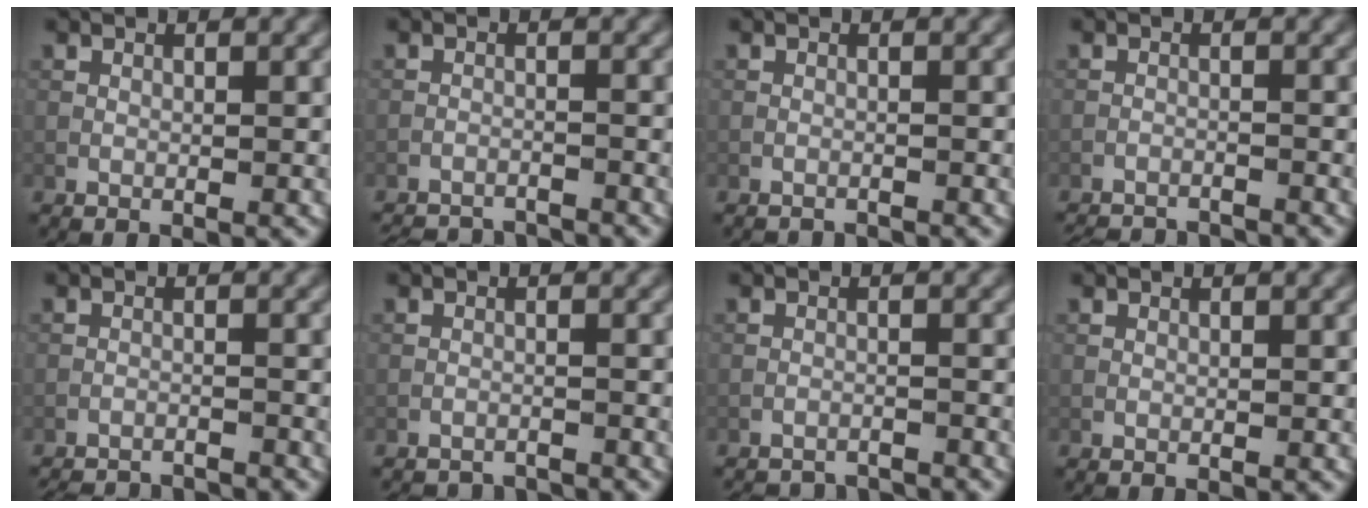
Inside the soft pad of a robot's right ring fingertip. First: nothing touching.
{"total": 7.7, "force": [-7.5, 1.2, 1.0], "torque": [-0.009, -0.005, -0.108]}
{"total": 2.1, "force": [-2.0, 0.2, 0.2], "torque": [-0.003, -0.005, -0.031]}
{"total": 6.8, "force": [-6.7, 1.0, 1.0], "torque": [-0.014, -0.008, -0.095]}
{"total": 8.2, "force": [-8.1, 1.3, 1.1], "torque": [-0.008, -0.003, -0.113]}
{"total": 5.2, "force": [-5.1, 0.7, 0.5], "torque": [-0.007, -0.006, -0.073]}
{"total": 6.4, "force": [-6.3, 1.0, 0.7], "torque": [-0.007, -0.003, -0.088]}
{"total": 0.0}